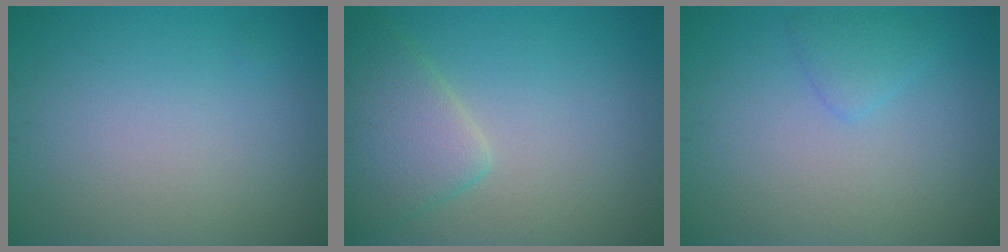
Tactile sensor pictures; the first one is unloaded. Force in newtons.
{"total": 4.3, "press": 4.3, "slide": 0.3}
{"total": 1.5, "press": 1.5, "slide": 0.1}